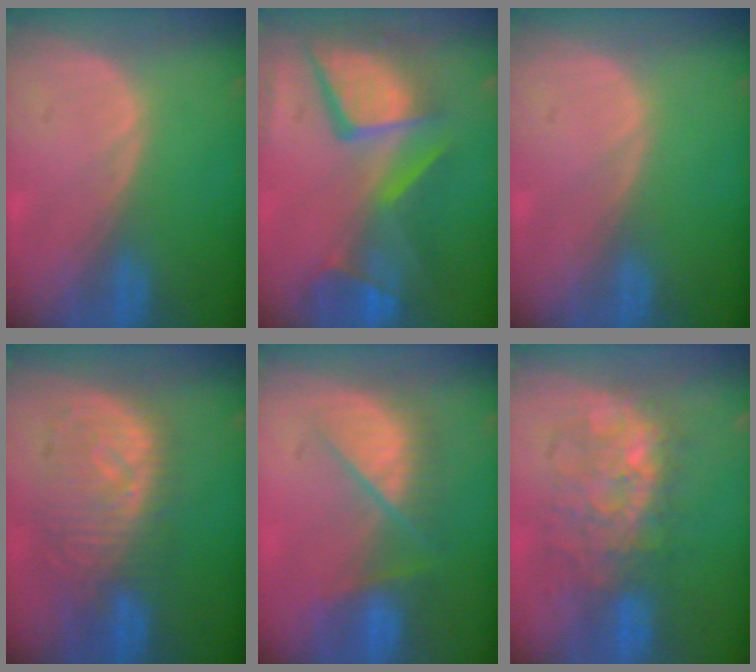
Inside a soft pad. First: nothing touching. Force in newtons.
{"total": 12.9, "press": 10.6, "slide": 7.4}
{"total": 0.0}
{"total": 9.8, "press": 9.0, "slide": 3.8}
{"total": 7.2, "press": 7.2, "slide": 0.5}
{"total": 9.0, "press": 9.0, "slide": 0.9}